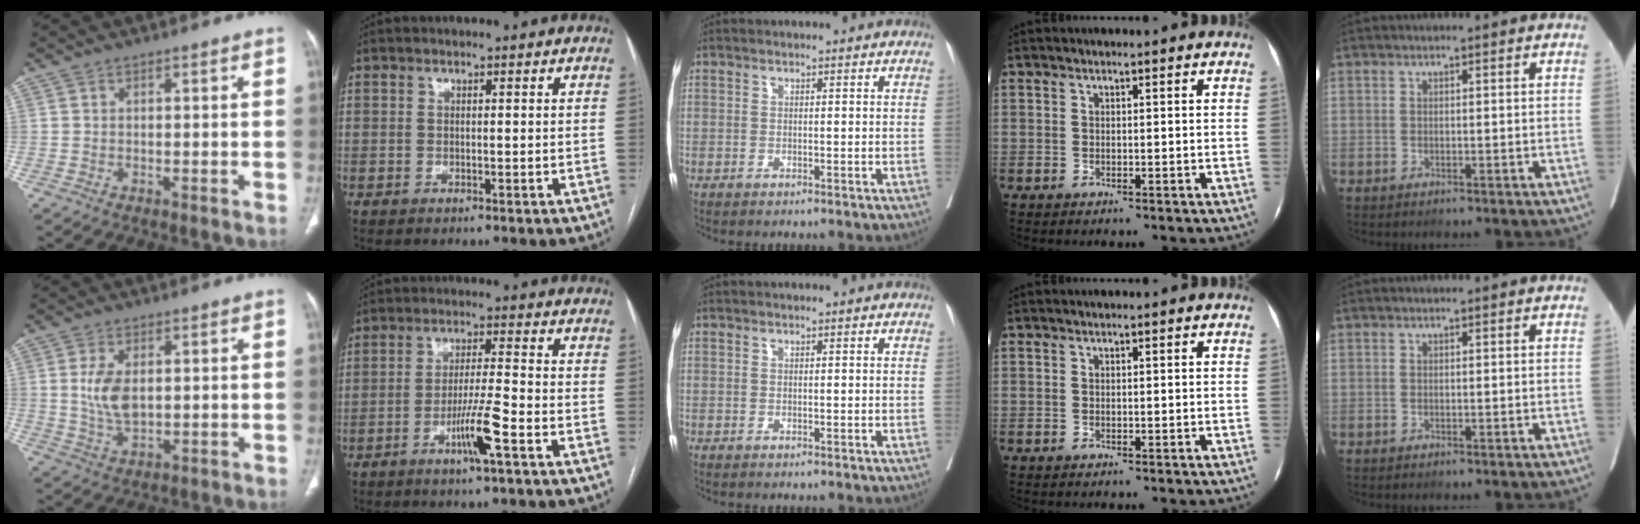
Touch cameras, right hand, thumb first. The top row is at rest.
{"thumb": {"total": 6.7, "force": [1.0, 3.8, 5.5], "torque": [-0.107, -0.007, 0.023]}, "index": {"total": 6.7, "force": [-3.3, -0.4, 5.8], "torque": [-0.110, -0.004, -0.060]}}